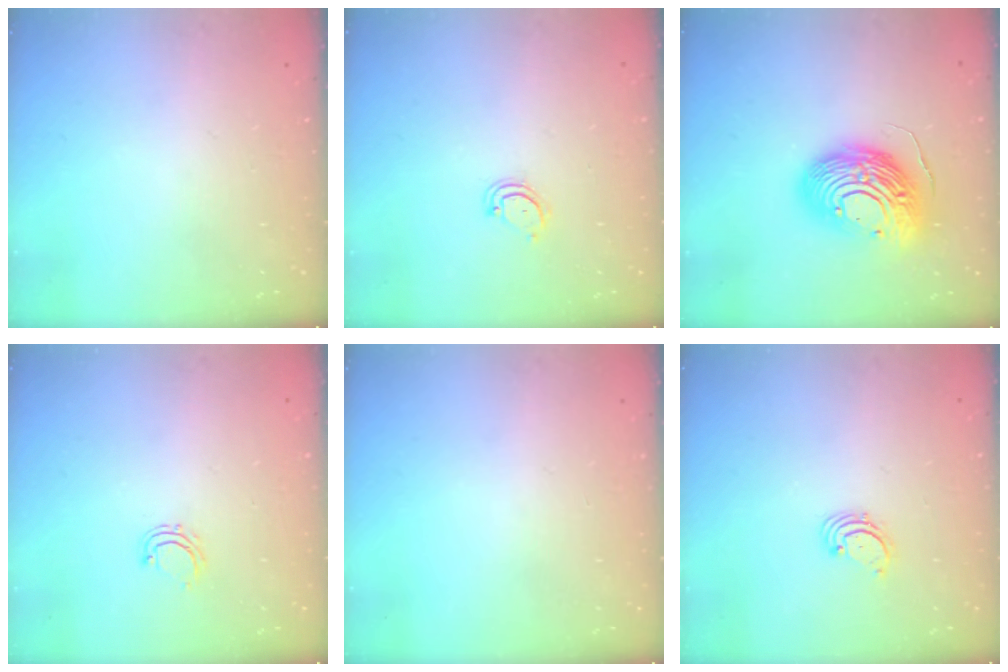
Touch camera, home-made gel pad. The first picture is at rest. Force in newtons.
{"total": 3.6, "press": 3.6, "slide": 0.3}
{"total": 17.4, "press": 17.3, "slide": 1.8}
{"total": 5.2, "press": 5.1, "slide": 1.0}
{"total": 0.0}
{"total": 1.7, "press": 1.7, "slide": 0.2}